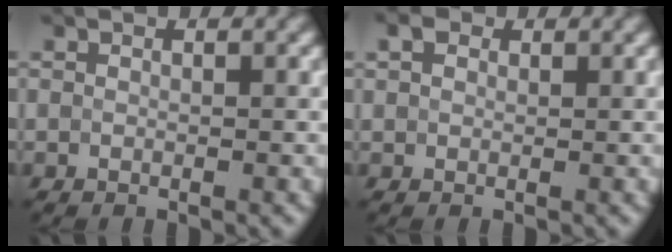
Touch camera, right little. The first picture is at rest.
{"total": 1.5, "force": [0.7, 1.0, 0.8], "torque": [-0.018, 0.007, 0.009]}